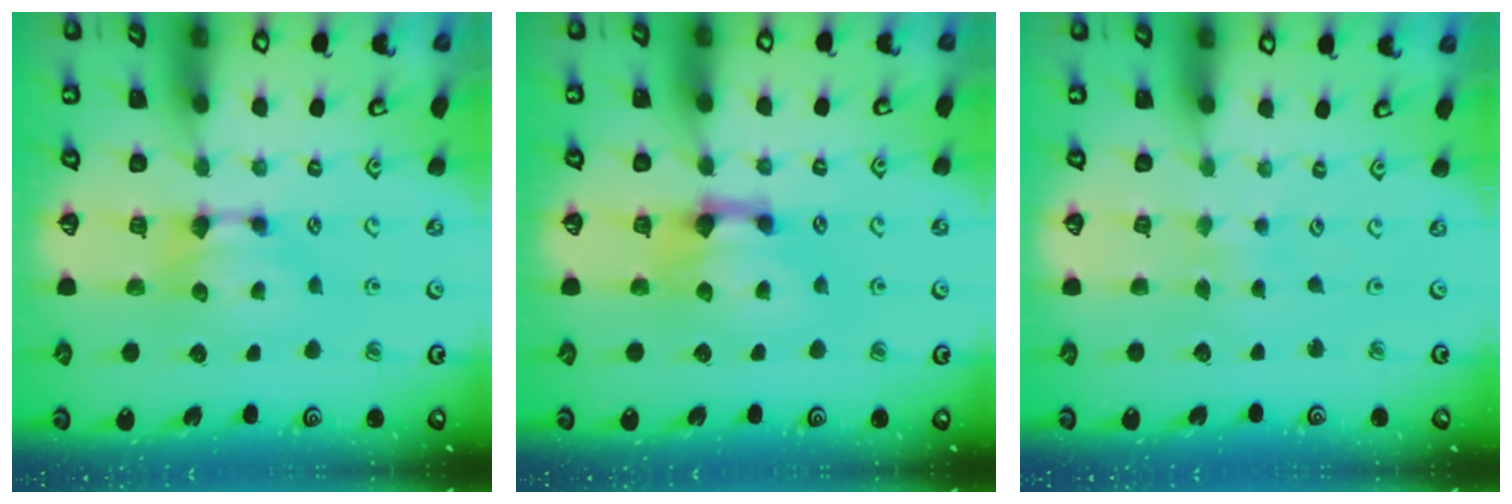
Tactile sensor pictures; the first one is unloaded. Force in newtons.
{"total": 1.6, "press": 0.9, "slide": 1.3}
{"total": 3.5, "press": 3.5, "slide": 0.3}